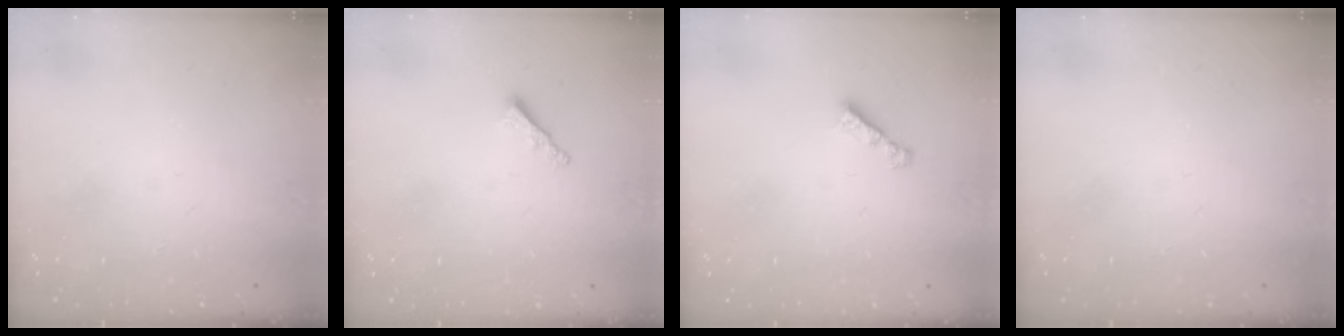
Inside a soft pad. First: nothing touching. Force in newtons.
{"total": 1.9, "press": 1.9, "slide": 0.5}
{"total": 1.8, "press": 1.7, "slide": 0.7}
{"total": 0.0}